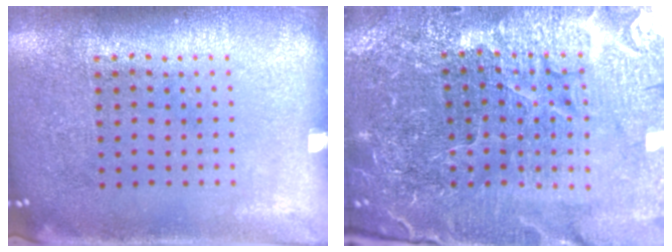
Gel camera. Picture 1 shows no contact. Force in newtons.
{"total": 5.2, "press": 5.0, "slide": 1.6}